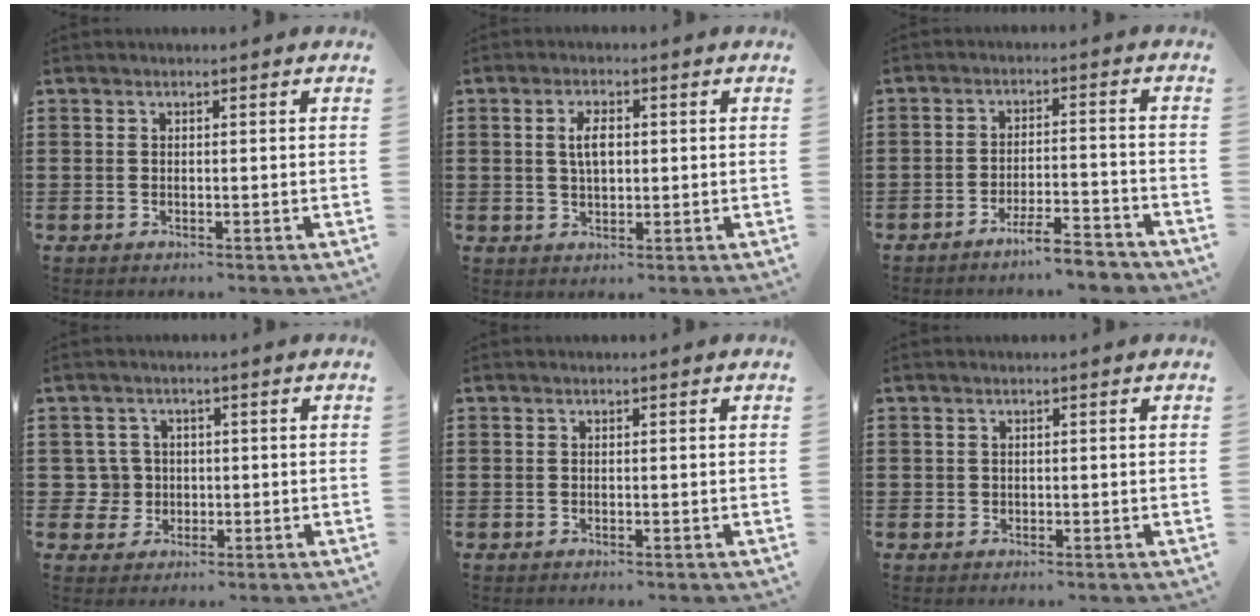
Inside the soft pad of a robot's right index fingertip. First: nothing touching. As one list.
[{"total": 3.8, "force": [0.5, 1.7, 3.3], "torque": [-0.059, 0.004, 0.005]}, {"total": 5.1, "force": [-4.5, 0.3, 2.4], "torque": [-0.046, -0.004, -0.086]}, {"total": 4.0, "force": [-0.3, 3.9, 0.9], "torque": [-0.041, 0.008, -0.010]}, {"total": 0.0}, {"total": 0.5, "force": [0.1, 0.5, 0.1], "torque": [-0.001, 0.005, 0.001]}]